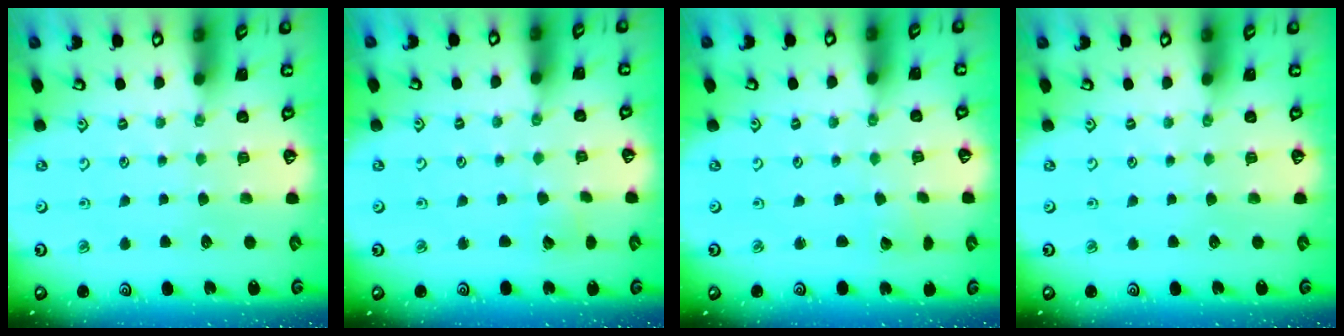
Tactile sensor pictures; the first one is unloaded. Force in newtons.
{"total": 2.4, "press": 2.4, "slide": 0.2}
{"total": 1.4, "press": 1.4, "slide": 0.0}
{"total": 0.0}